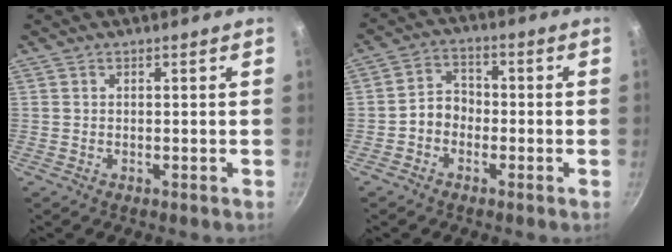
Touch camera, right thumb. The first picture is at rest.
{"total": 4.9, "force": [-1.7, 3.9, 2.4], "torque": [-0.016, 0.025, -0.039]}